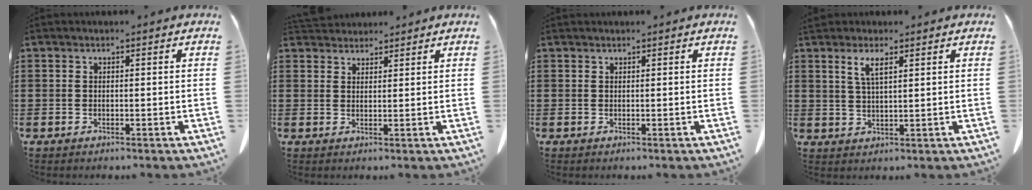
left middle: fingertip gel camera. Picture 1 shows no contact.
{"total": 2.5, "force": [2.4, 0.7, 0.0], "torque": [-0.008, -0.002, 0.046]}
{"total": 0.0}
{"total": 3.7, "force": [2.1, 0.9, 2.9], "torque": [-0.064, 0.002, 0.037]}